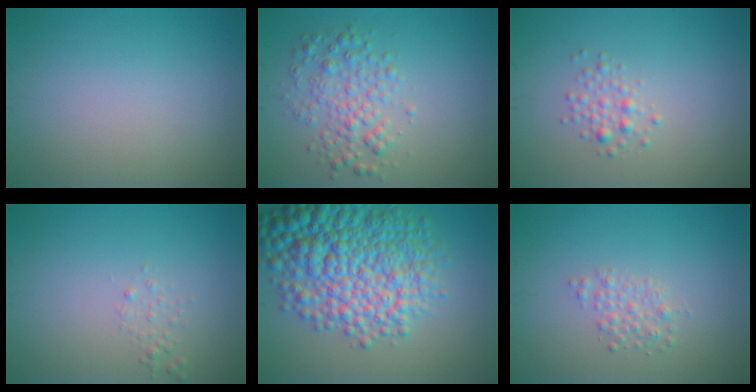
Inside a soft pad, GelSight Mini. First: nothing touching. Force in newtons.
{"total": 3.2, "press": 3.2, "slide": 0.1}
{"total": 1.5, "press": 1.5, "slide": 0.0}
{"total": 0.8, "press": 0.8, "slide": 0.1}
{"total": 10.9, "press": 10.9, "slide": 0.3}
{"total": 1.5, "press": 1.5, "slide": 0.0}